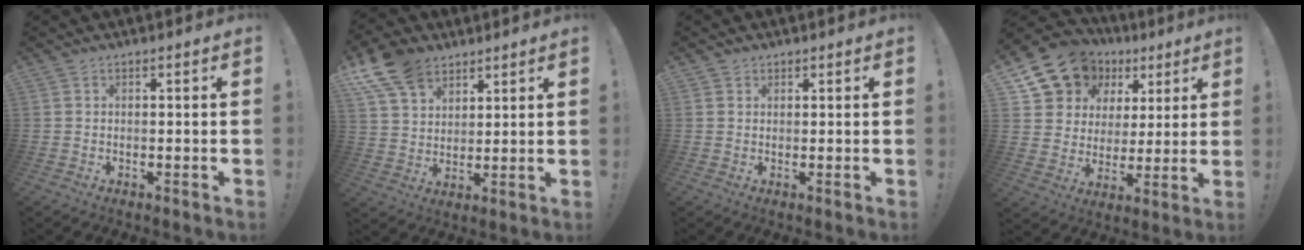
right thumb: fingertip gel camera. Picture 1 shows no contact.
{"total": 12.1, "force": [8.0, 7.6, 4.9], "torque": [-0.100, -0.038, 0.159]}
{"total": 1.2, "force": [0.8, 0.8, 0.2], "torque": [-0.003, -0.001, 0.016]}
{"total": 14.4, "force": [8.3, 11.0, 4.3], "torque": [-0.081, -0.045, 0.173]}